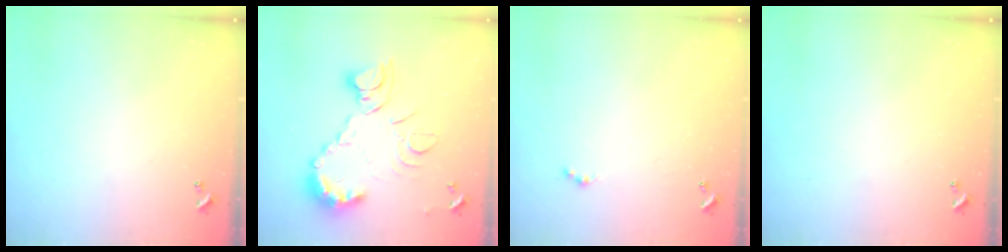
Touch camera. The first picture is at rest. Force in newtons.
{"total": 13.9, "press": 13.7, "slide": 2.0}
{"total": 0.8, "press": 0.5, "slide": 0.5}
{"total": 0.0}